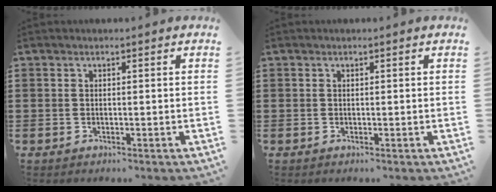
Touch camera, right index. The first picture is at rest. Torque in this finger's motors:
{"motor_torque": [-0.37, -0.41, 0.00, -0.01]}